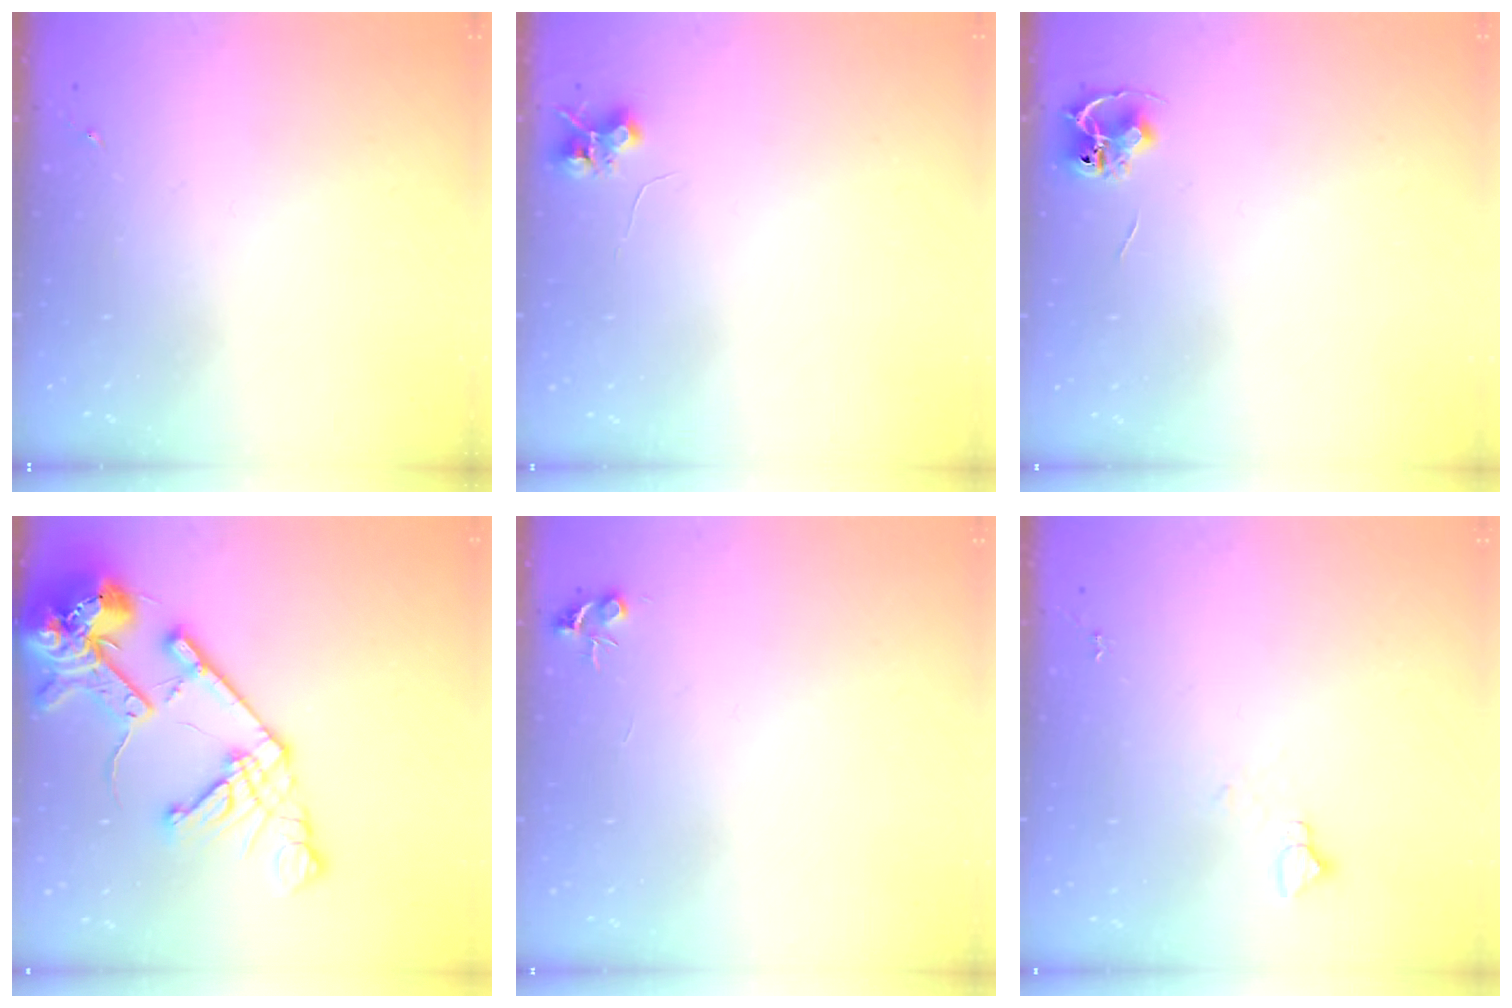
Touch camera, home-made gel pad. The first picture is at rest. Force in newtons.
{"total": 6.5, "press": 6.4, "slide": 0.9}
{"total": 6.5, "press": 6.5, "slide": 0.5}
{"total": 20.4, "press": 20.2, "slide": 2.9}
{"total": 4.7, "press": 4.7, "slide": 0.6}
{"total": 3.1, "press": 3.1, "slide": 0.3}